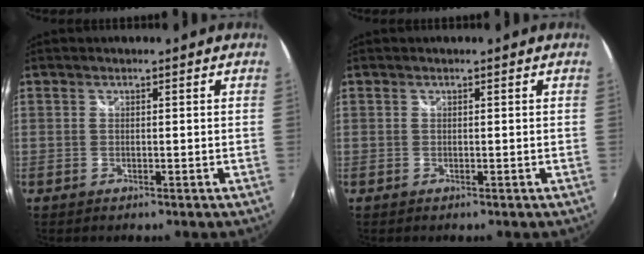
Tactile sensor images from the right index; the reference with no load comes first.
{"total": 0.0}